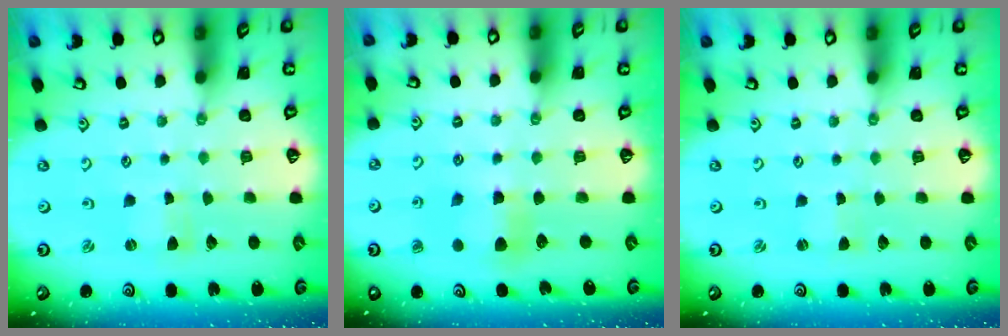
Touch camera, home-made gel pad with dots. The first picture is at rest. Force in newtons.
{"total": 6.3, "press": 6.3, "slide": 0.2}
{"total": 0.0}